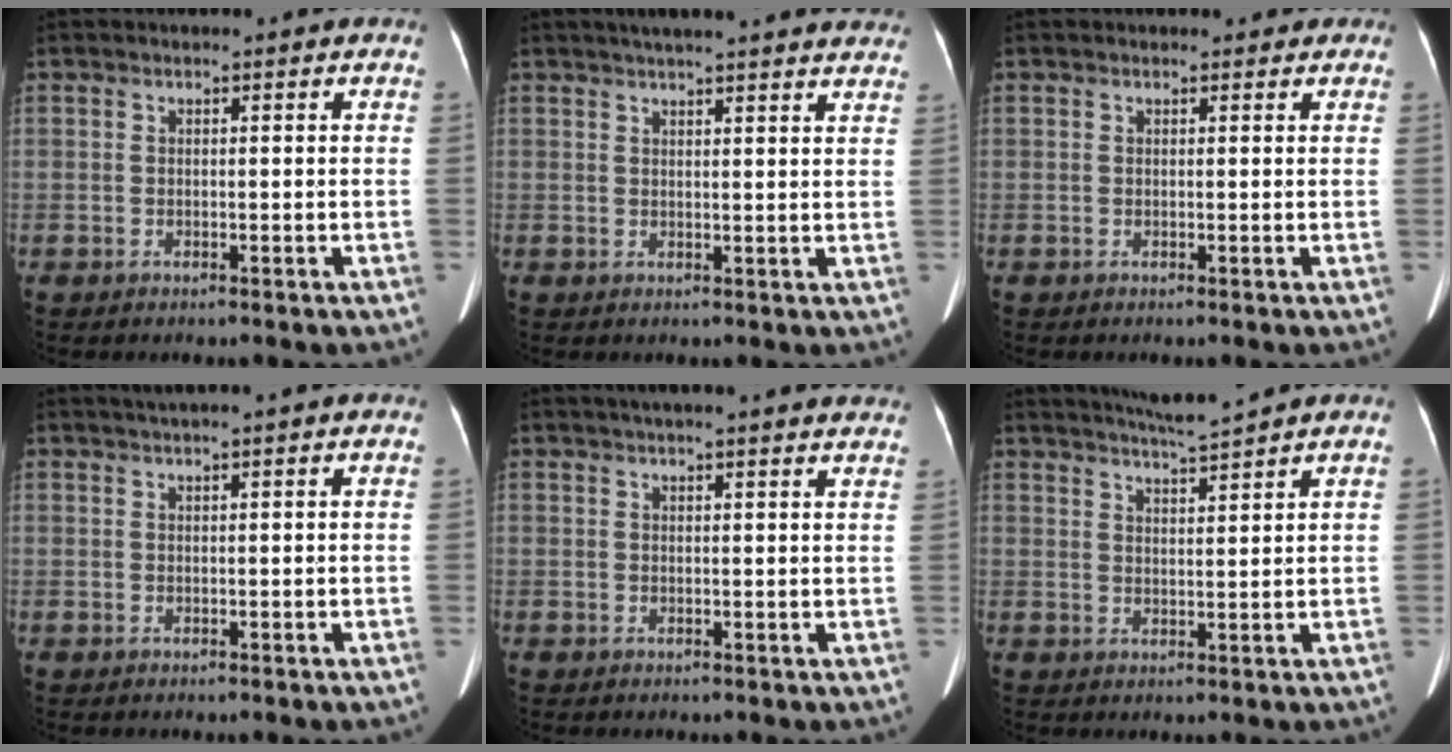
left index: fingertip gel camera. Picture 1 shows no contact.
{"total": 18.8, "force": [17.0, 1.5, 7.8], "torque": [-0.109, 0.016, 0.203]}
{"total": 2.7, "force": [2.1, 1.4, 0.8], "torque": [-0.003, 0.003, 0.015]}
{"total": 2.6, "force": [2.1, -0.7, 1.4], "torque": [-0.019, 0.018, 0.039]}
{"total": 15.2, "force": [13.7, 1.4, 6.4], "torque": [-0.085, 0.029, 0.161]}
{"total": 5.5, "force": [5.1, -1.2, 1.7], "torque": [-0.035, -0.001, 0.089]}